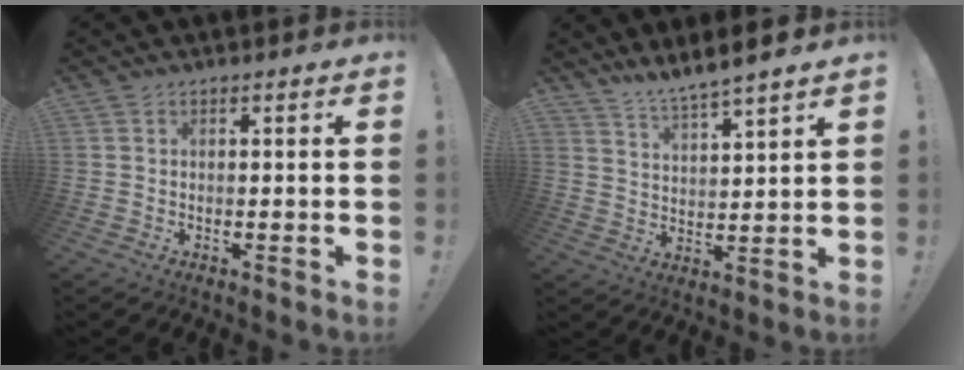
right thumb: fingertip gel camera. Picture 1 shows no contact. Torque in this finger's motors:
{"motor_torque": [1.66, 1.79, 0.48, 0.33, 0.05]}